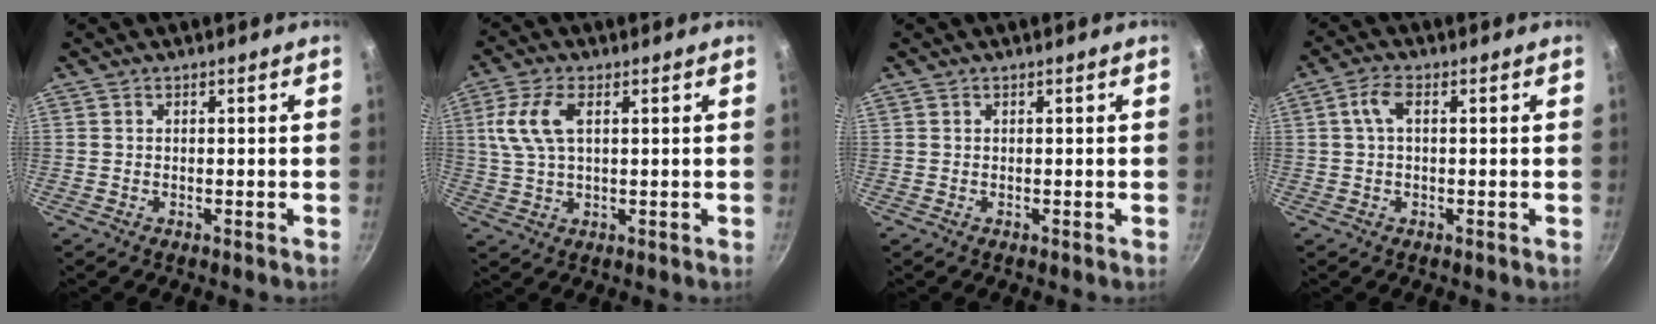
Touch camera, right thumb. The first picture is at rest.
{"total": 7.9, "force": [2.1, 3.8, 6.7], "torque": [-0.141, 0.009, 0.041]}
{"total": 0.0}
{"total": 3.8, "force": [0.6, 1.8, 3.2], "torque": [-0.070, 0.012, 0.010]}